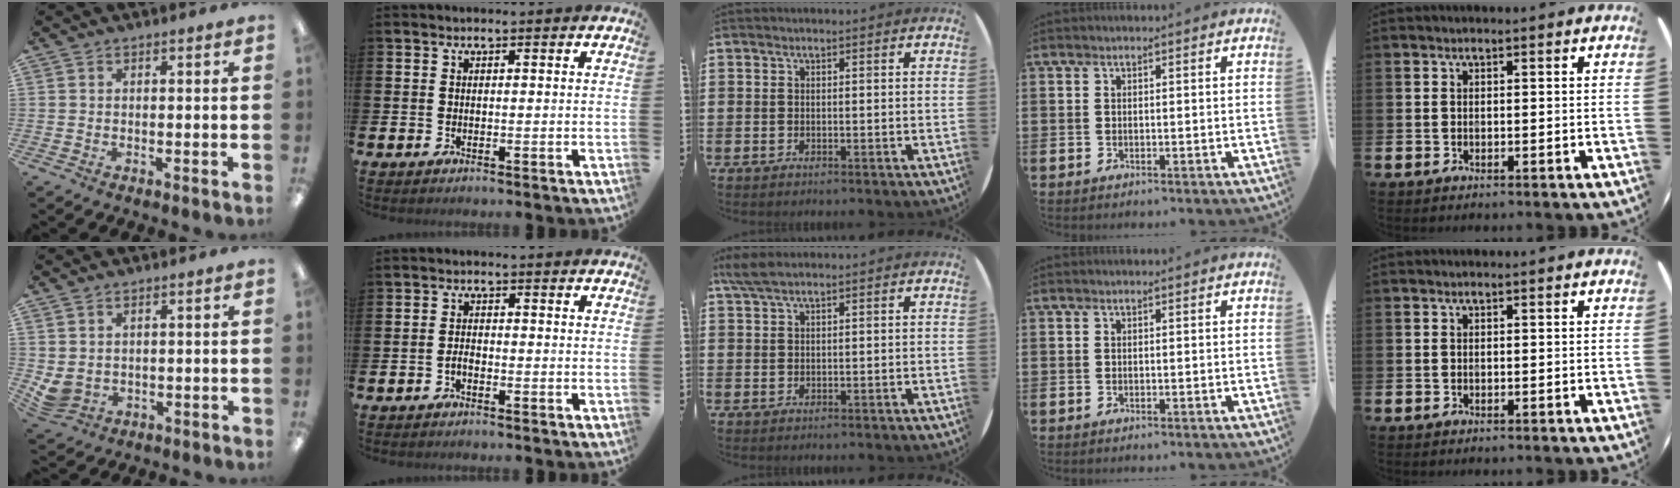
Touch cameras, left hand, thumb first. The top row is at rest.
{"thumb": {"total": 3.5, "force": [0.9, 3.0, 1.6], "torque": [-0.054, -0.010, 0.016]}, "index": {"total": 1.2, "force": [-0.8, 0.5, 0.8], "torque": [-0.009, -0.002, -0.018]}, "middle": {"total": 2.5, "force": [1.9, 0.5, 1.6], "torque": [-0.035, 0.005, 0.034]}}